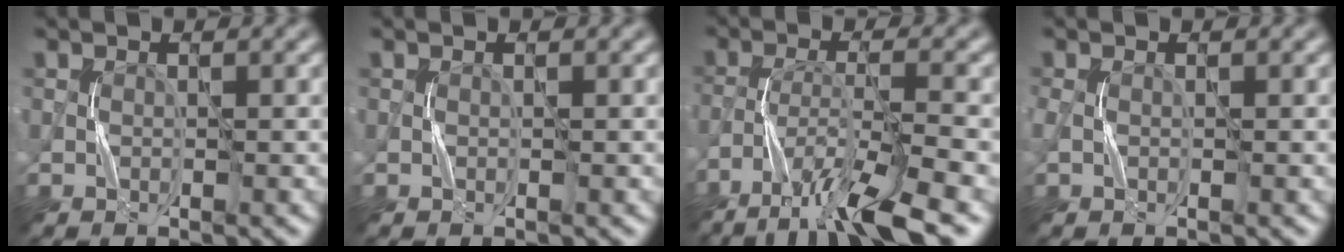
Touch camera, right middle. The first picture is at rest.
{"total": 0.0}
{"total": 8.0, "force": [-5.7, 1.2, 5.4], "torque": [-0.091, 0.000, -0.103]}
{"total": 1.0, "force": [0.0, 0.6, 0.8], "torque": [-0.022, 0.002, -0.001]}